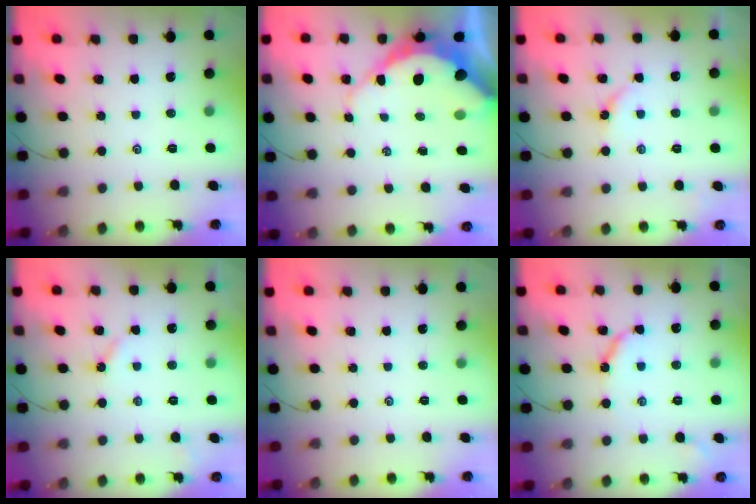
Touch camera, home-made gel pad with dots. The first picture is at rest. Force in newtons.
{"total": 12.5, "press": 12.4, "slide": 1.6}
{"total": 3.7, "press": 3.7, "slide": 0.6}
{"total": 2.0, "press": 2.0, "slide": 0.3}
{"total": 0.0}
{"total": 6.3, "press": 6.3, "slide": 0.4}